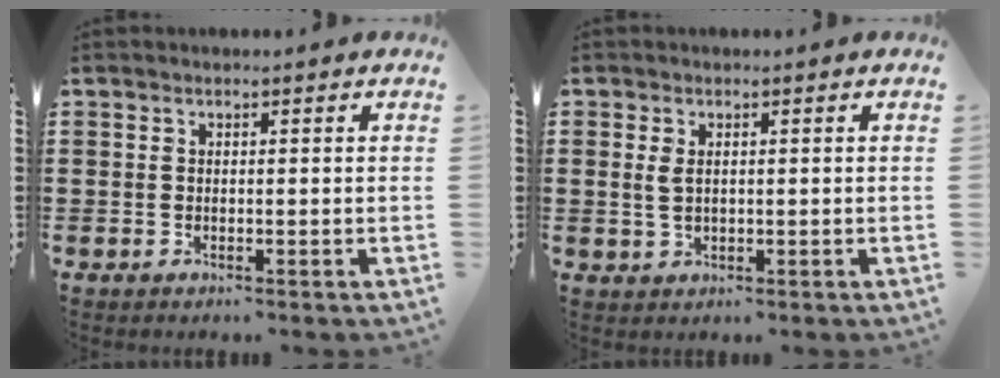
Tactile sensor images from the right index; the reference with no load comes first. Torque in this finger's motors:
{"motor_torque": [-0.49, 1.08, -0.12, -0.01]}